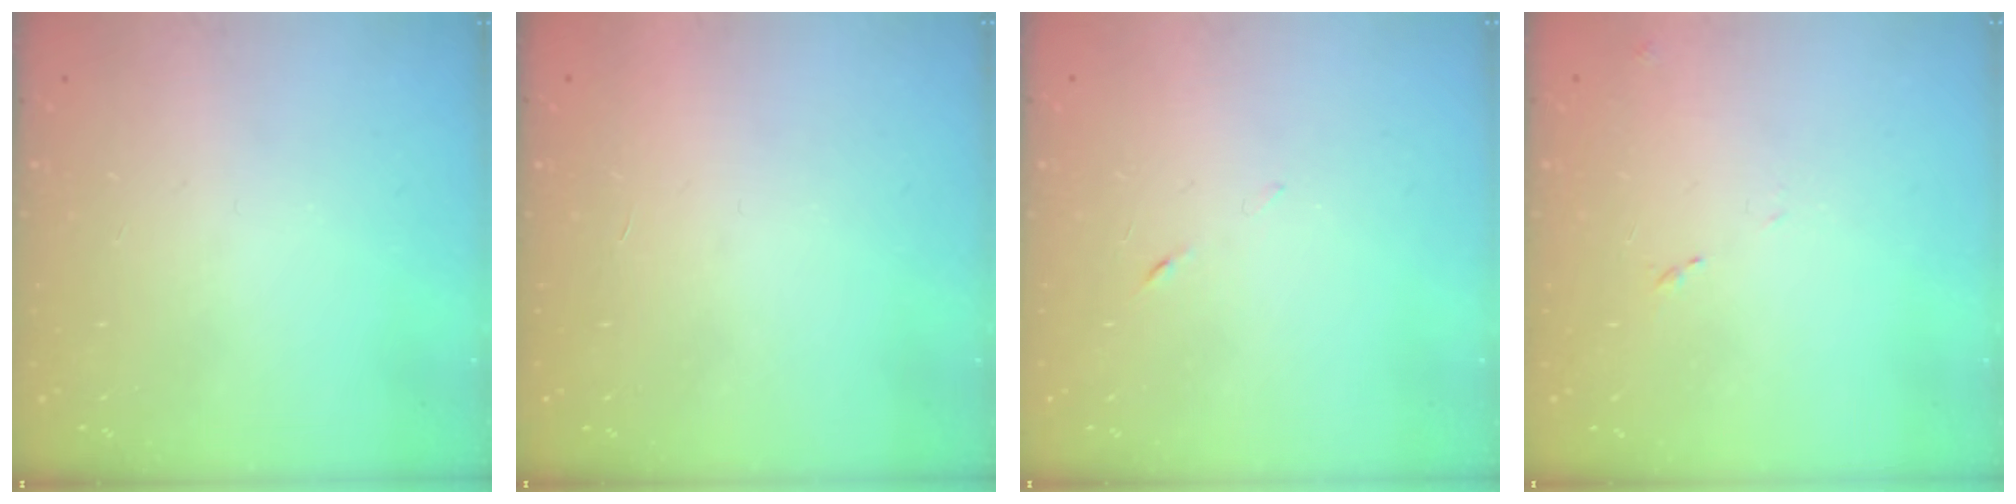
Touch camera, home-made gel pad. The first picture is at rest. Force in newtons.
{"total": 1.7, "press": 1.7, "slide": 0.1}
{"total": 4.5, "press": 4.5, "slide": 0.6}
{"total": 8.1, "press": 8.1, "slide": 0.6}